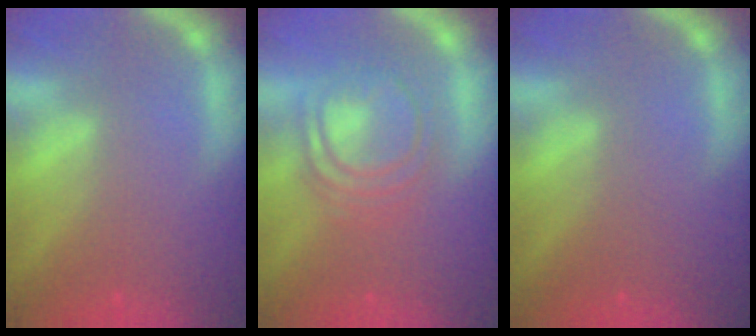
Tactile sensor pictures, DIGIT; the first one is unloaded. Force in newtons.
{"total": 7.1}
{"total": 0.0}